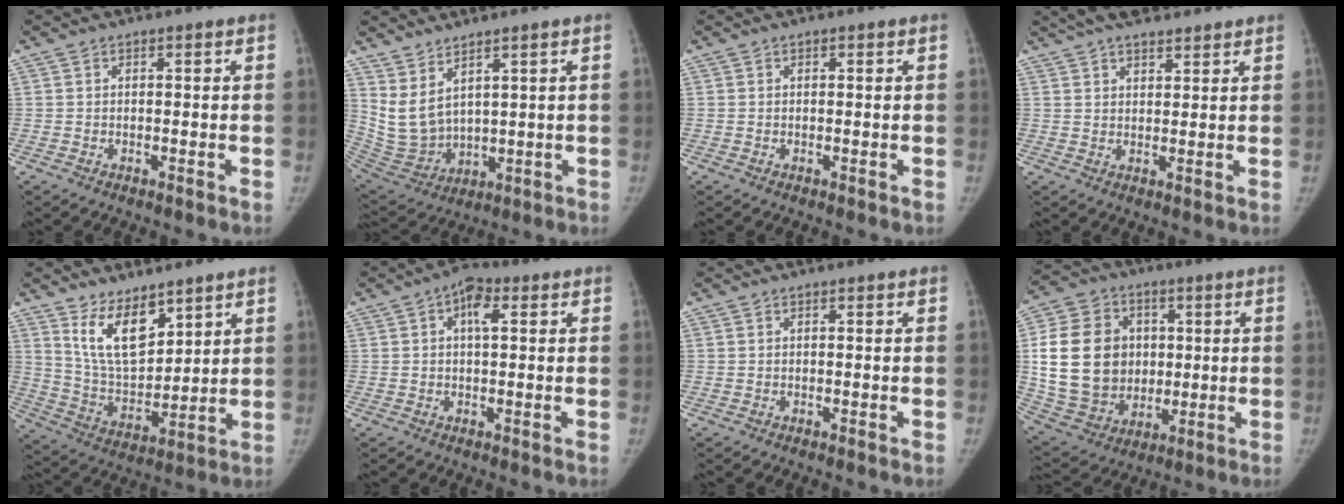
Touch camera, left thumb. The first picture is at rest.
{"total": 8.7, "force": [4.9, 4.3, 5.8], "torque": [-0.103, -0.034, 0.125]}
{"total": 0.0}
{"total": 9.5, "force": [7.6, 3.6, 4.4], "torque": [-0.049, 0.001, 0.129]}
{"total": 11.7, "force": [7.3, 5.6, 7.2], "torque": [-0.097, -0.059, 0.152]}
{"total": 5.0, "force": [1.4, 2.5, 4.1], "torque": [-0.064, 0.011, 0.016]}
{"total": 0.0}
{"total": 20.6, "force": [2.4, 16.7, 11.9], "torque": [-0.209, 0.006, 0.060]}